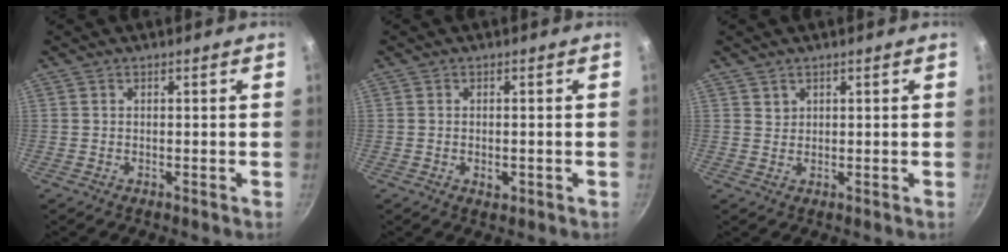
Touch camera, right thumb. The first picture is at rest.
{"total": 2.1, "force": [-0.6, 1.2, 1.5], "torque": [-0.024, -0.001, -0.007]}
{"total": 1.2, "force": [0.9, 0.9, 0.1], "torque": [0.008, 0.002, 0.018]}